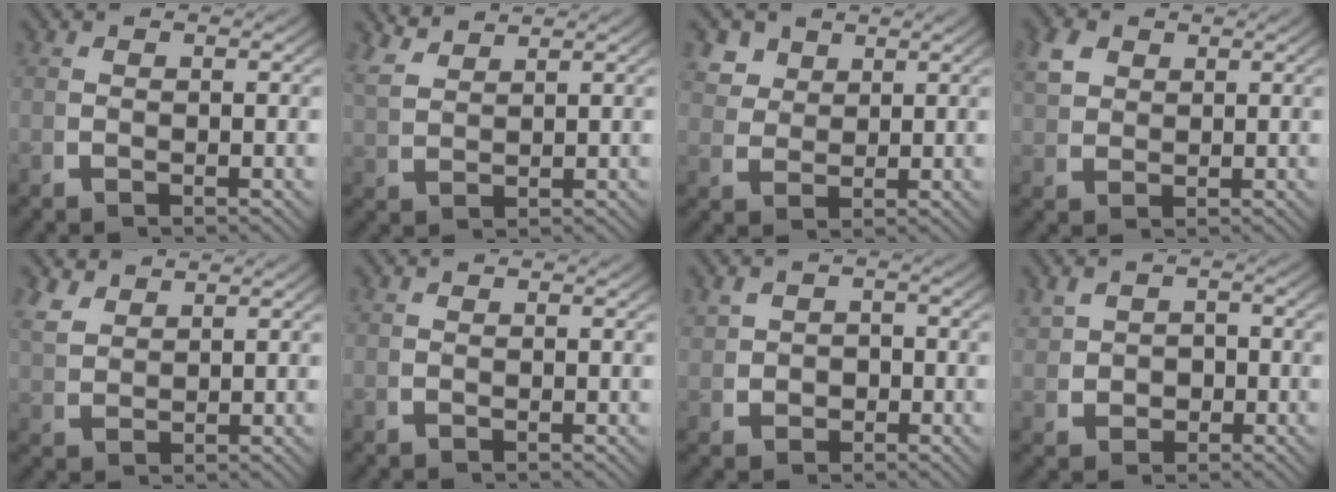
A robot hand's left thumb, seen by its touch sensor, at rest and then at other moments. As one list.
[{"total": 3.3, "force": [3.2, 0.6, 1.0], "torque": [-0.015, 0.008, 0.068]}, {"total": 4.5, "force": [2.8, 3.0, 2.0], "torque": [-0.037, -0.002, 0.056]}, {"total": 3.5, "force": [2.0, 2.3, 1.7], "torque": [-0.036, -0.002, 0.045]}, {"total": 3.0, "force": [2.5, 1.2, 1.2], "torque": [-0.024, 0.003, 0.059]}, {"total": 0.0}, {"total": 2.5, "force": [0.2, 2.1, 1.3], "torque": [-0.031, -0.010, 0.011]}, {"total": 3.0, "force": [0.3, 2.5, 1.7], "torque": [-0.040, -0.013, 0.016]}]